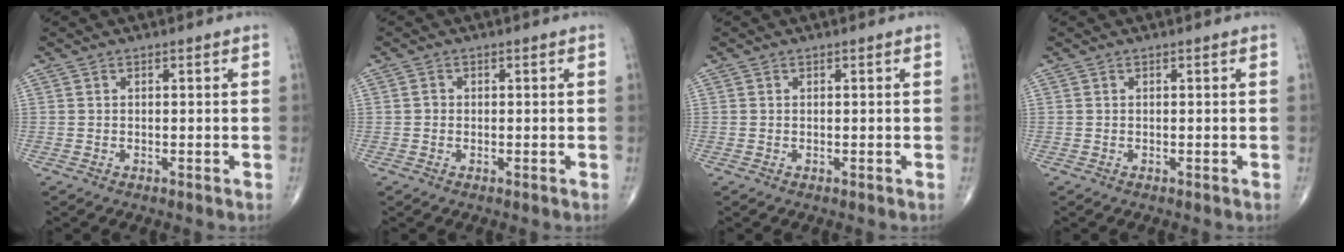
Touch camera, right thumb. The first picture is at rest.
{"total": 0.9, "force": [-0.1, 0.8, 0.3], "torque": [-0.002, 0.002, -0.003]}
{"total": 0.0}
{"total": 0.0}